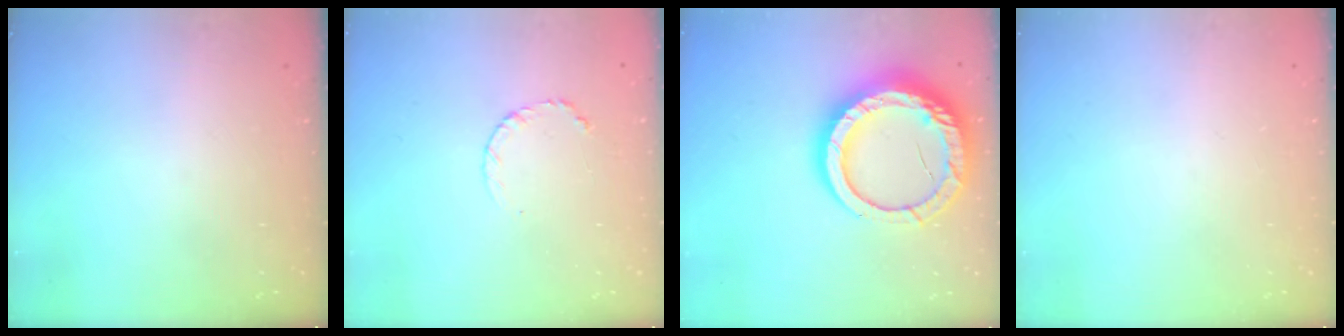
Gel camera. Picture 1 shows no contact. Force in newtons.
{"total": 3.7, "press": 3.7, "slide": 0.5}
{"total": 21.8, "press": 21.7, "slide": 2.1}
{"total": 0.0}